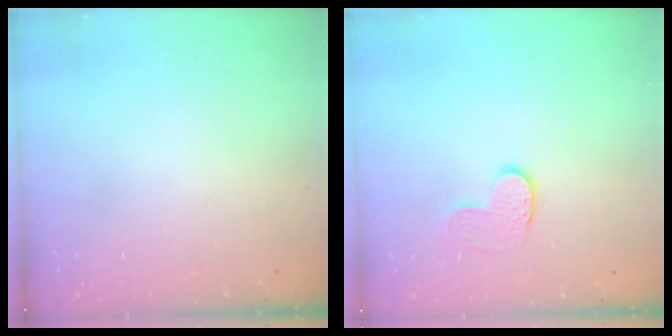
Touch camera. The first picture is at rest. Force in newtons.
{"total": 6.6, "press": 6.6, "slide": 0.3}